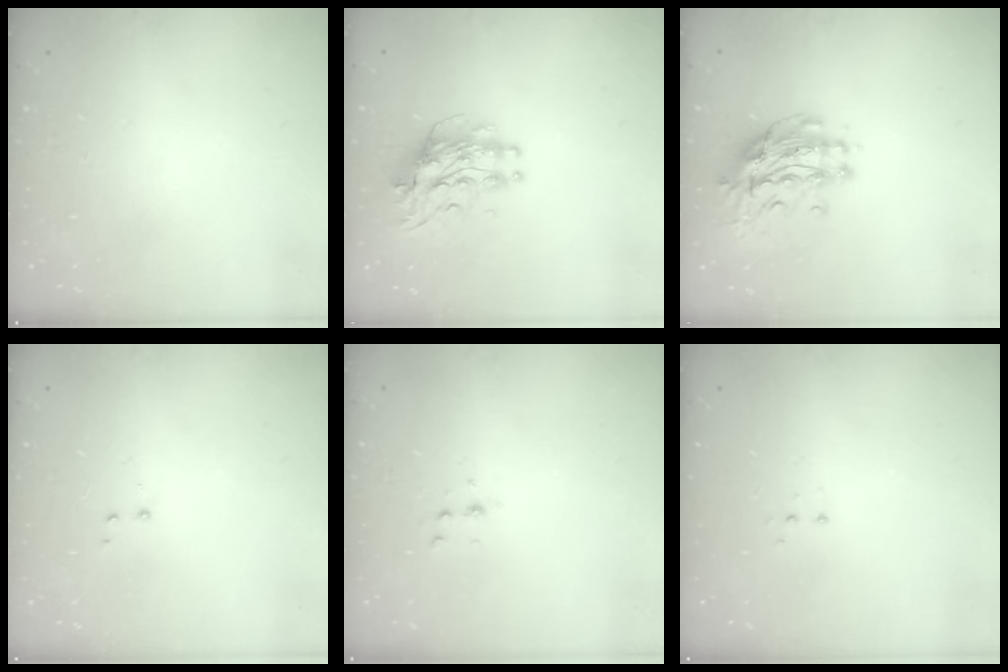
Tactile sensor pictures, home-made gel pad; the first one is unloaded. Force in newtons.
{"total": 9.0, "press": 9.0, "slide": 0.9}
{"total": 12.2, "press": 12.1, "slide": 1.1}
{"total": 2.8, "press": 2.7, "slide": 0.5}
{"total": 3.8, "press": 3.7, "slide": 1.1}
{"total": 3.4, "press": 3.3, "slide": 0.7}